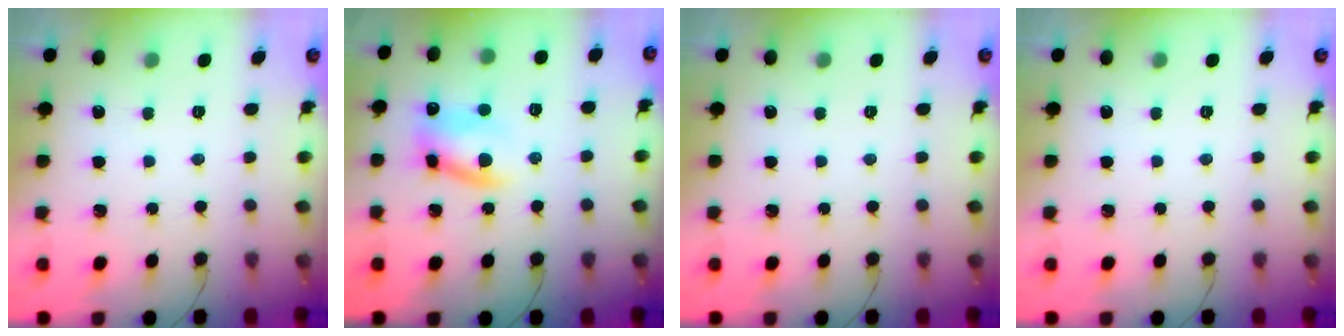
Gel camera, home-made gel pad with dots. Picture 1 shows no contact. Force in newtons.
{"total": 9.6, "press": 9.4, "slide": 1.8}
{"total": 0.0}
{"total": 0.0}